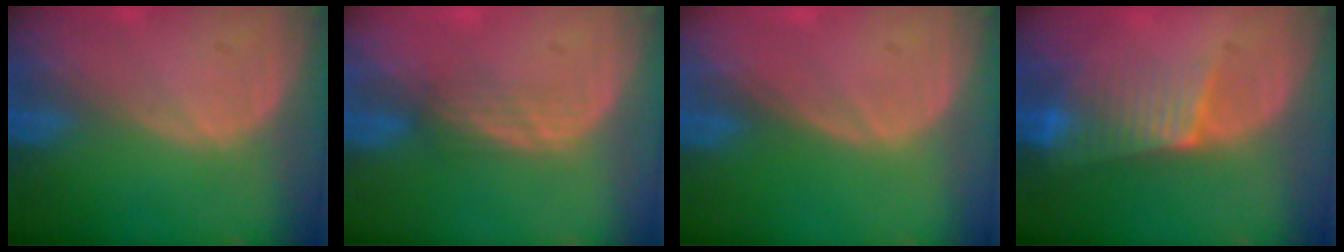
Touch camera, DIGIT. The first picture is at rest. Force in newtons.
{"total": 2.3, "press": 2.2, "slide": 0.5}
{"total": 0.0}
{"total": 6.3, "press": 5.6, "slide": 3.0}